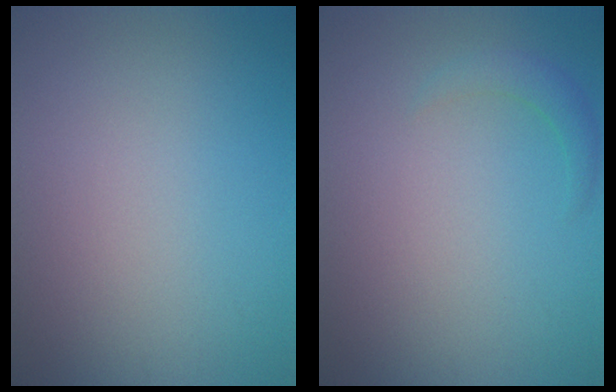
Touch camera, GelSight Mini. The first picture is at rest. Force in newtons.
{"total": 1.4, "press": 1.4, "slide": 0.1}